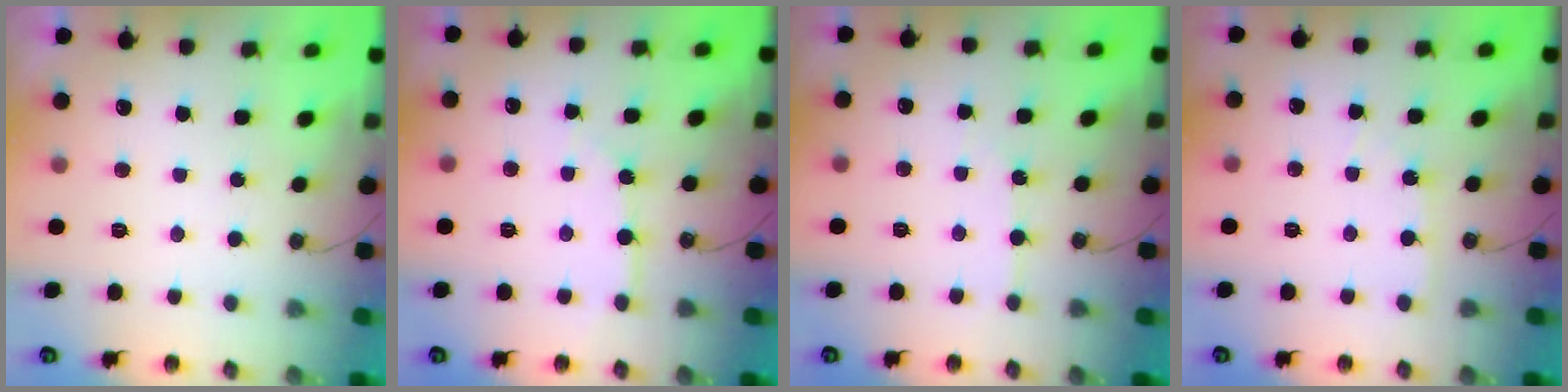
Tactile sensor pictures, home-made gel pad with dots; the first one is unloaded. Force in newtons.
{"total": 3.4, "press": 3.4, "slide": 0.2}
{"total": 3.9, "press": 3.8, "slide": 0.6}
{"total": 3.4, "press": 3.4, "slide": 0.5}